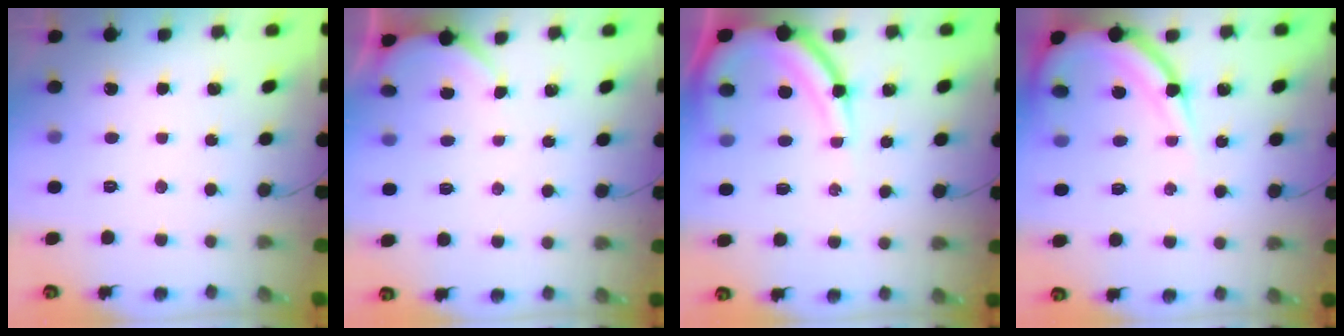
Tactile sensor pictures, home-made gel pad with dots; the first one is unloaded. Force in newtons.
{"total": 3.1, "press": 3.1, "slide": 0.2}
{"total": 13.1, "press": 13.1, "slide": 1.2}
{"total": 11.7, "press": 11.6, "slide": 1.4}